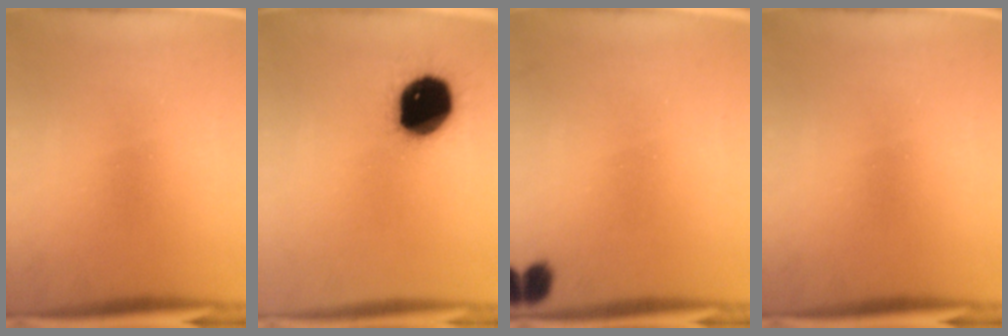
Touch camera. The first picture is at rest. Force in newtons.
{"total": 20.1}
{"total": 3.1}
{"total": 0.0}